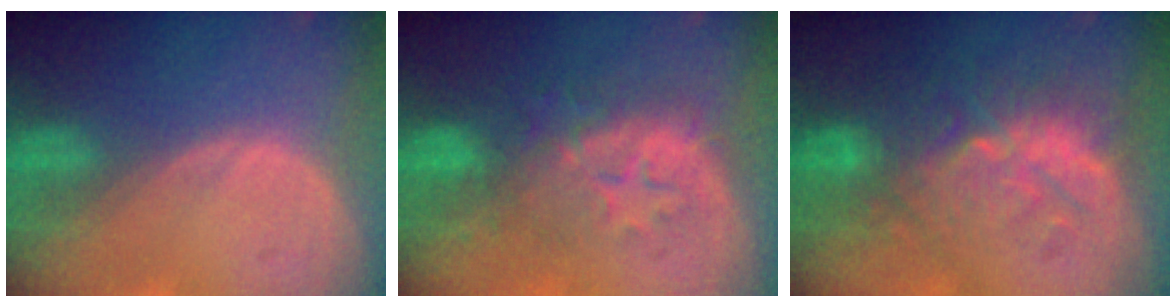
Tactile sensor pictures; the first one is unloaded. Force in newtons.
{"total": 8.1, "press": 8.1, "slide": 0.9}
{"total": 9.2, "press": 9.1, "slide": 1.6}